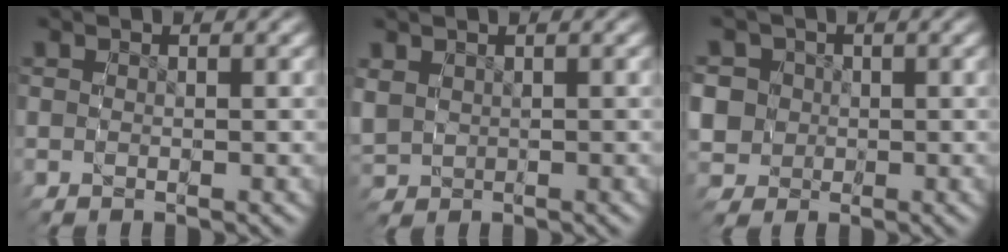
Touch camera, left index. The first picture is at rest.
{"total": 2.1, "force": [0.5, 1.9, 0.8], "torque": [-0.026, -0.003, 0.016]}
{"total": 7.7, "force": [0.3, 7.1, 2.9], "torque": [-0.066, -0.009, -0.001]}